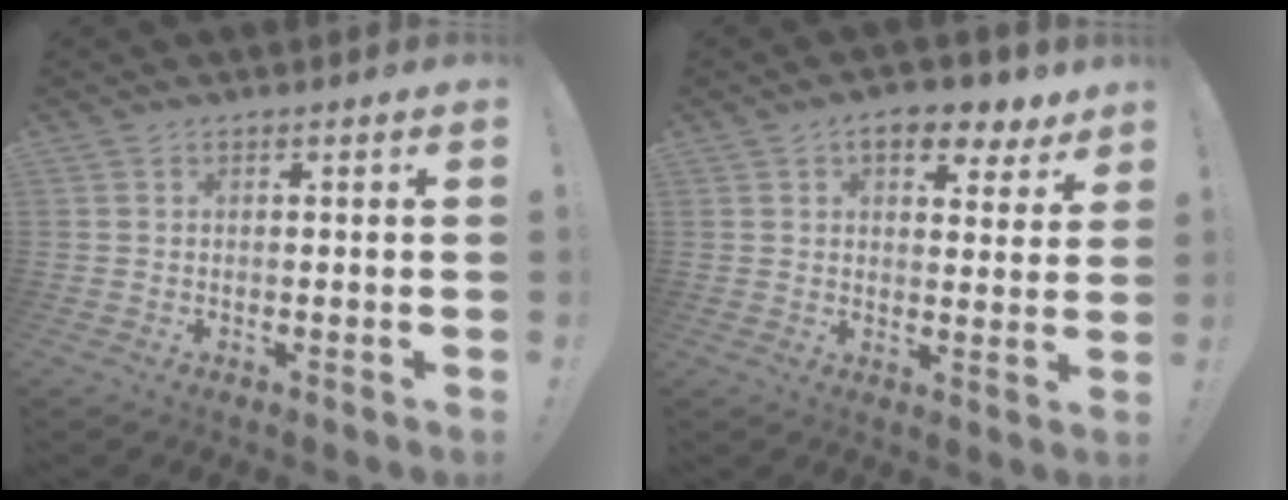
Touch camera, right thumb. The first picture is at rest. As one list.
[{"total": 8.3, "force": [5.4, 3.8, 5.0], "torque": [-0.064, -0.025, 0.094]}]